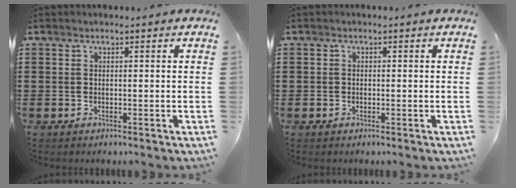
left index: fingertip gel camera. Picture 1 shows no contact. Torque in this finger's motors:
{"motor_torque": [-0.10, 0.01, -0.03, -0.01]}